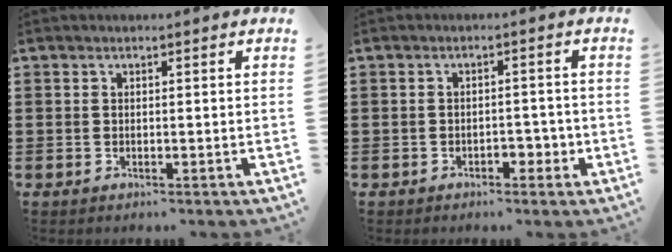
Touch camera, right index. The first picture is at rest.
{"total": 2.9, "force": [-1.6, 1.4, 2.0], "torque": [-0.036, 0.002, -0.031]}